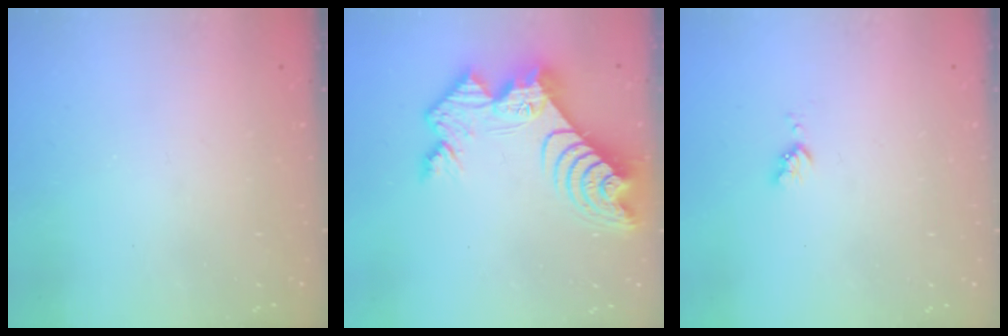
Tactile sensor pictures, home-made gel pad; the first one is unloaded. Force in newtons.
{"total": 13.4, "press": 13.4, "slide": 1.2}
{"total": 3.5, "press": 3.5, "slide": 0.4}